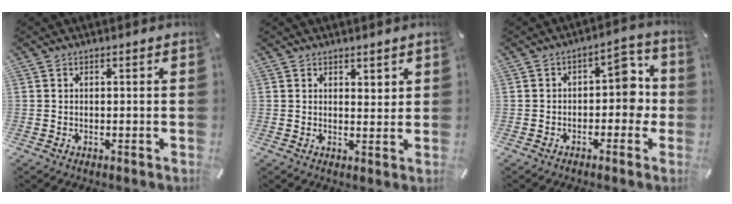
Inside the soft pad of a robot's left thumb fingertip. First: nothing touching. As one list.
[{"total": 2.5, "force": [2.0, 1.5, 0.2], "torque": [0.009, -0.011, 0.034]}, {"total": 8.6, "force": [-0.3, 5.6, 6.6], "torque": [-0.074, 0.003, -0.013]}]